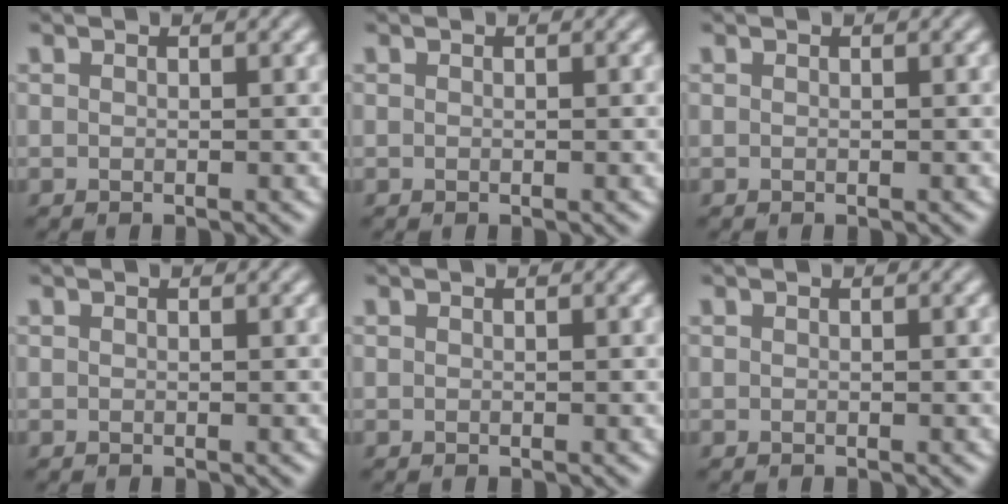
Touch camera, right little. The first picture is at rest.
{"total": 0.0}
{"total": 0.0}
{"total": 0.0}
{"total": 0.0}
{"total": 0.0}